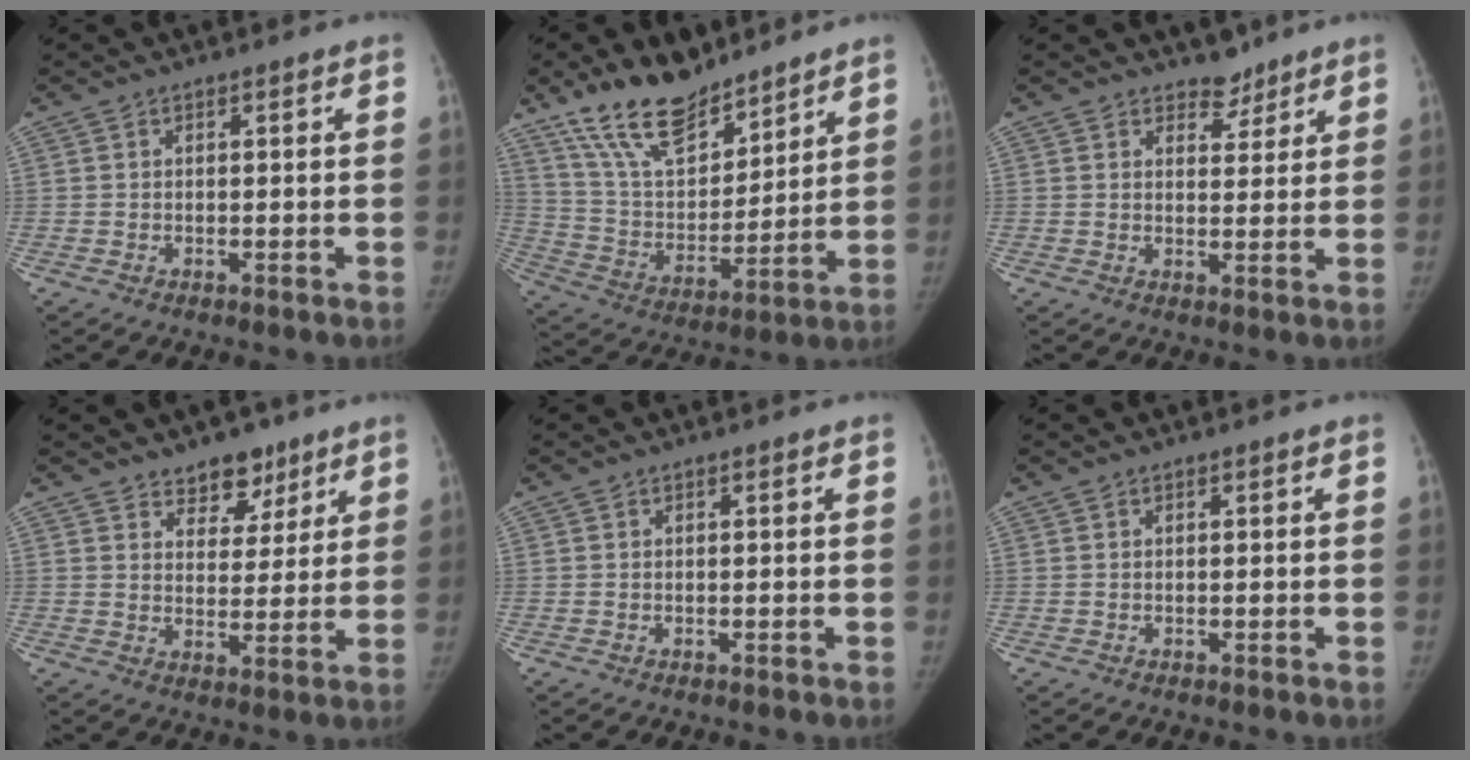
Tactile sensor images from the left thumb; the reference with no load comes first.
{"total": 17.7, "force": [13.4, 7.4, 8.9], "torque": [-0.120, -0.069, 0.251]}
{"total": 3.5, "force": [2.9, 2.0, 0.4], "torque": [0.018, -0.021, 0.042]}
{"total": 7.2, "force": [5.2, 4.3, 2.5], "torque": [0.000, -0.031, 0.081]}
{"total": 0.0}
{"total": 0.0}